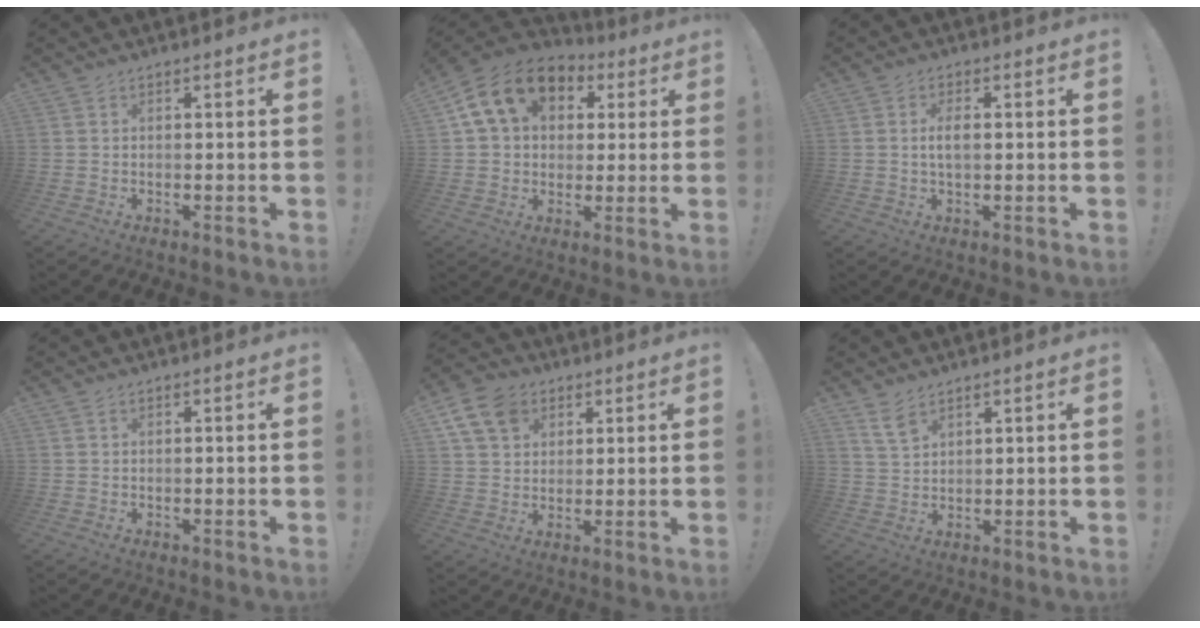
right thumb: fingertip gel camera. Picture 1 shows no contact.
{"total": 15.3, "force": [5.8, 11.2, 8.6], "torque": [-0.135, -0.006, 0.111]}
{"total": 3.6, "force": [0.2, 1.5, 3.3], "torque": [-0.047, 0.001, 0.000]}
{"total": 0.0}
{"total": 11.2, "force": [5.5, 8.4, 5.0], "torque": [-0.087, -0.017, 0.112]}
{"total": 5.3, "force": [3.8, 2.4, 2.8], "torque": [-0.048, -0.019, 0.072]}